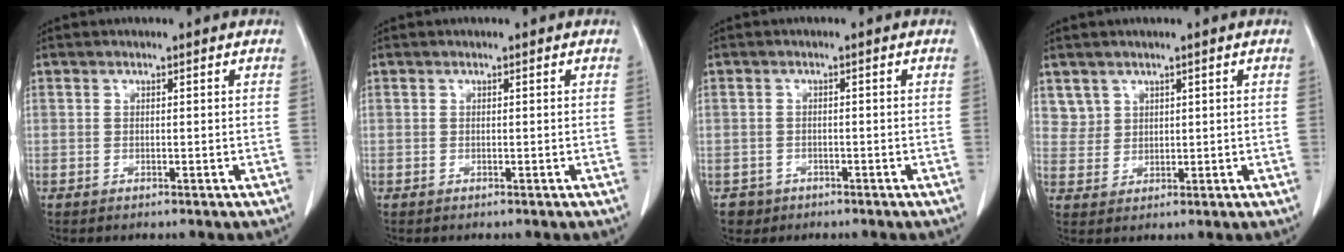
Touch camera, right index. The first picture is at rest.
{"total": 0.0}
{"total": 2.4, "force": [-1.2, 2.1, -0.3], "torque": [0.005, 0.010, -0.018]}
{"total": 3.6, "force": [2.2, 2.8, -0.2], "torque": [0.016, 0.001, 0.044]}